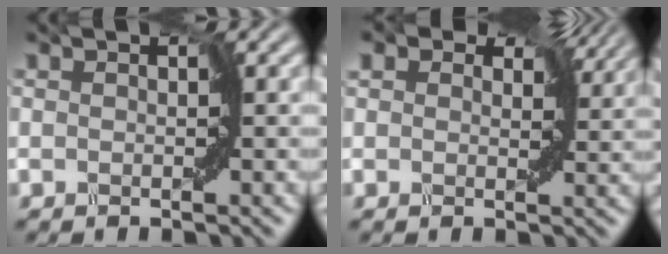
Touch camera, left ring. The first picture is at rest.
{"total": 5.9, "force": [3.0, 3.5, 3.7], "torque": [-0.072, 0.019, 0.042]}